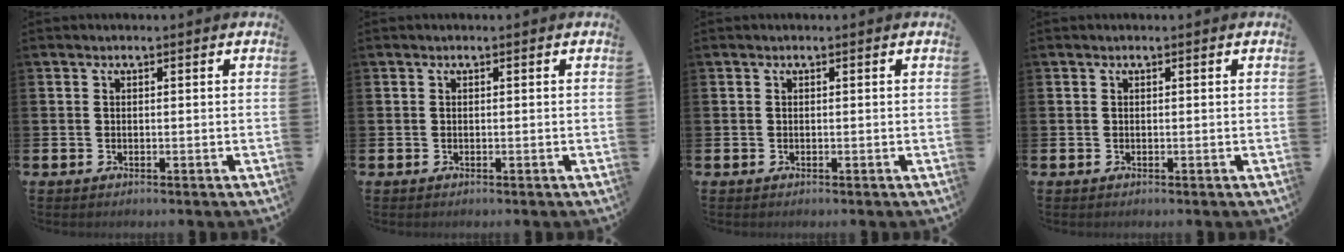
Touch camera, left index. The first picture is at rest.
{"total": 0.0}
{"total": 0.0}
{"total": 0.0}